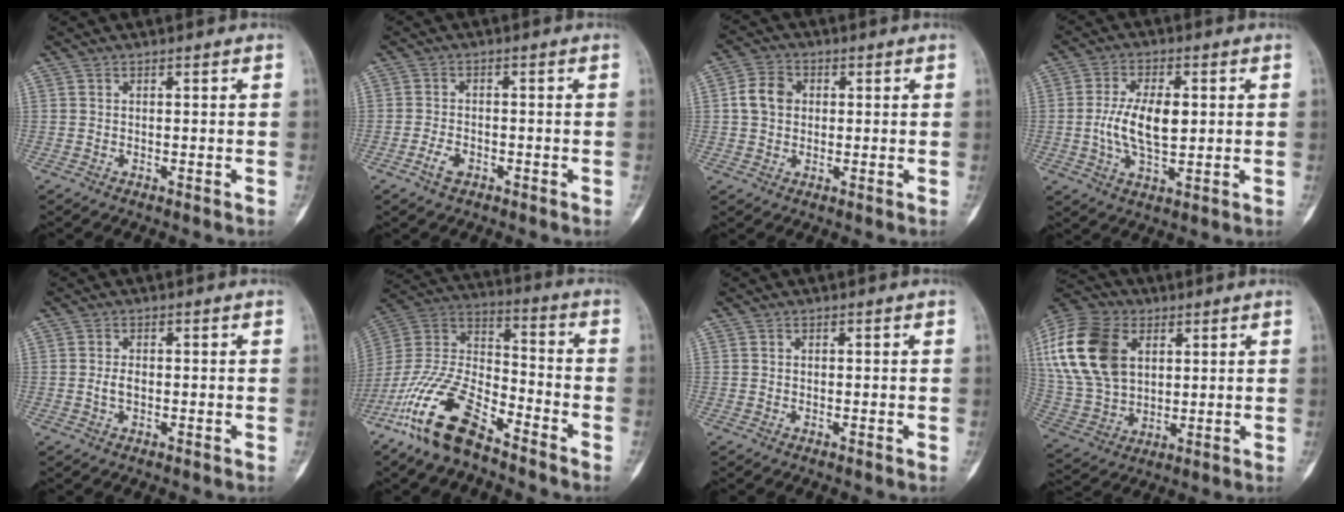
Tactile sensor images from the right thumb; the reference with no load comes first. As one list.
[{"total": 3.2, "force": [-1.7, 1.9, 1.9], "torque": [-0.035, 0.010, -0.032]}, {"total": 5.9, "force": [0.6, 4.8, 3.4], "torque": [-0.052, 0.011, 0.005]}, {"total": 9.7, "force": [0.4, 4.8, 8.5], "torque": [-0.161, -0.002, 0.008]}, {"total": 2.1, "force": [-0.3, 1.2, 1.7], "torque": [-0.034, 0.003, -0.007]}, {"total": 18.6, "force": [-12.2, 7.3, 12.0], "torque": [-0.236, 0.065, -0.235]}, {"total": 0.0}, {"total": 21.4, "force": [6.2, 14.5, 14.4], "torque": [-0.296, -0.002, 0.116]}]